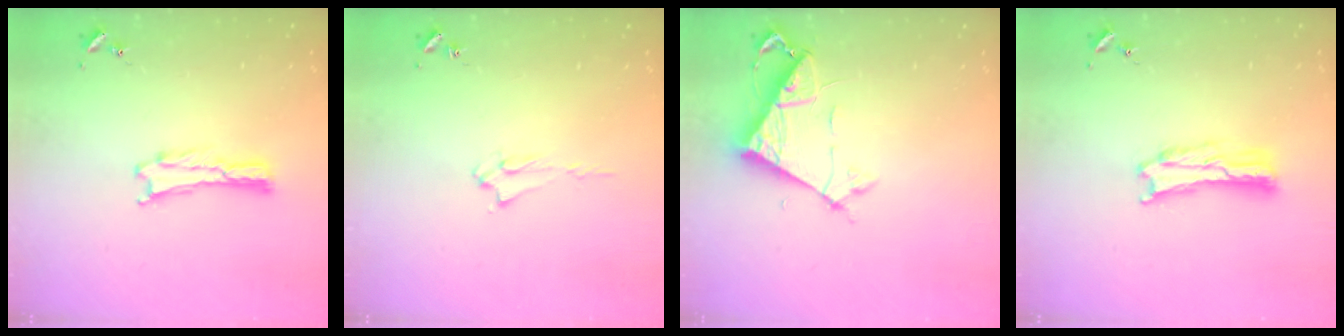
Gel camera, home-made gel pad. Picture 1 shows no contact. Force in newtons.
{"total": 1.9, "press": 1.8, "slide": 0.4}
{"total": 6.9, "press": 6.9, "slide": 0.7}
{"total": 1.7, "press": 1.7, "slide": 0.3}